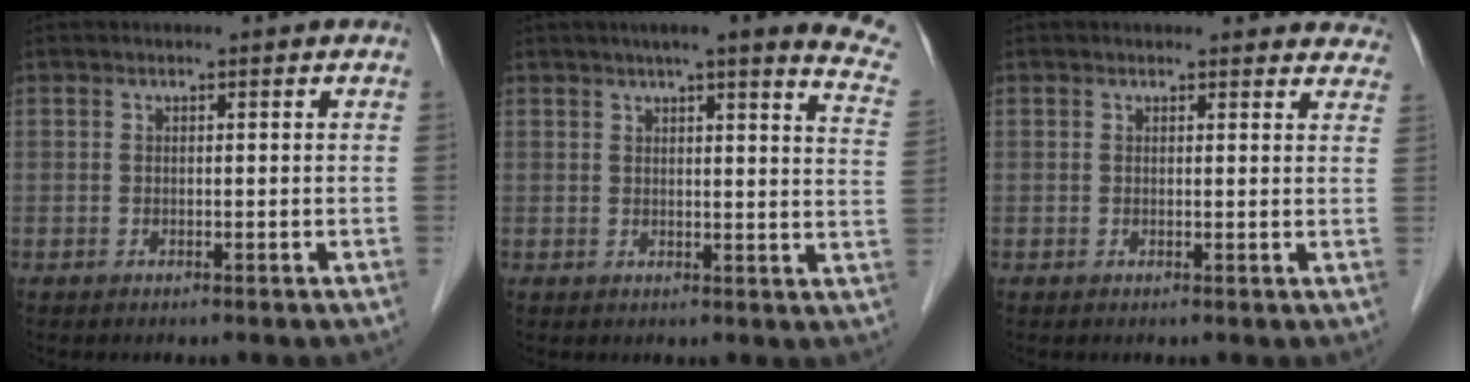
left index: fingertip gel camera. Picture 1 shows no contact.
{"total": 15.9, "force": [12.9, 1.2, 9.1], "torque": [-0.106, -0.023, 0.133]}
{"total": 5.6, "force": [5.2, 1.8, 0.7], "torque": [0.018, -0.007, 0.031]}